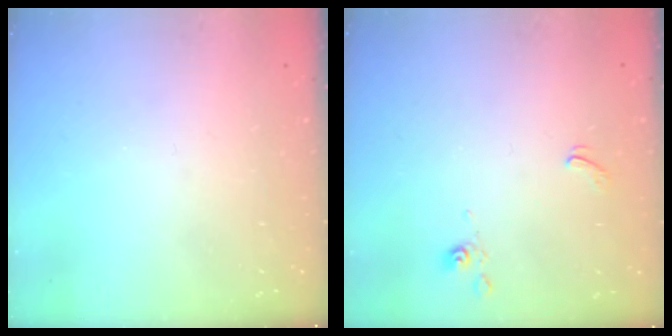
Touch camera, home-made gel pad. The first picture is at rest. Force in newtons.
{"total": 2.4, "press": 2.3, "slide": 0.4}